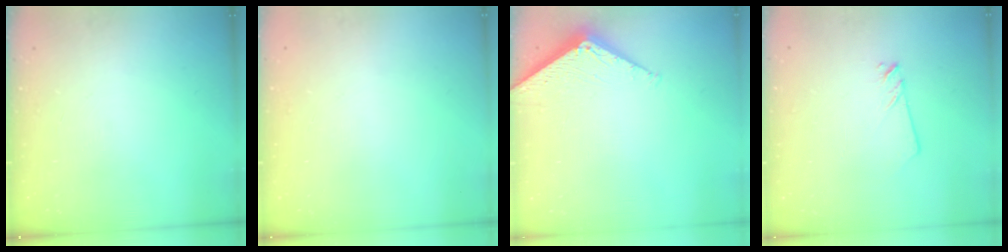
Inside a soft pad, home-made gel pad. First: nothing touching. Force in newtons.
{"total": 0.0}
{"total": 2.8, "press": 2.8, "slide": 0.3}
{"total": 2.0, "press": 2.0, "slide": 0.1}